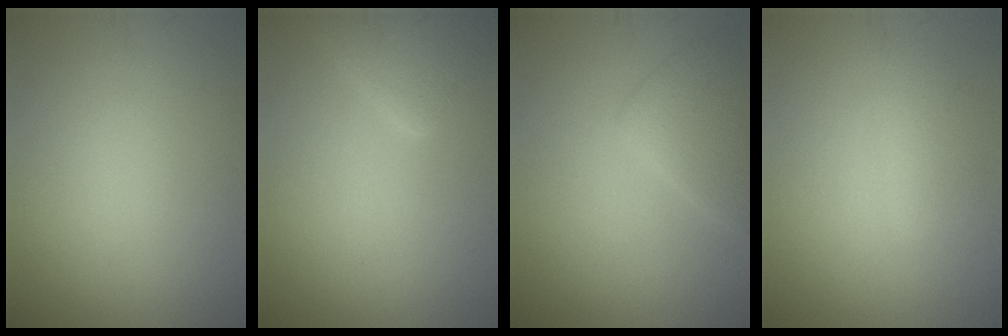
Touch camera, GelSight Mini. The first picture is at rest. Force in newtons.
{"total": 3.5, "press": 3.5, "slide": 0.2}
{"total": 2.3, "press": 2.3, "slide": 0.0}
{"total": 2.1, "press": 2.1, "slide": 0.1}